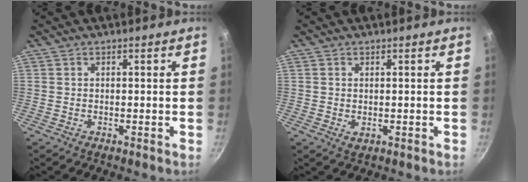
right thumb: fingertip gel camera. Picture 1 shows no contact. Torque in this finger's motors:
{"motor_torque": [-0.41, 0.15, -0.23, -0.04, -0.01]}